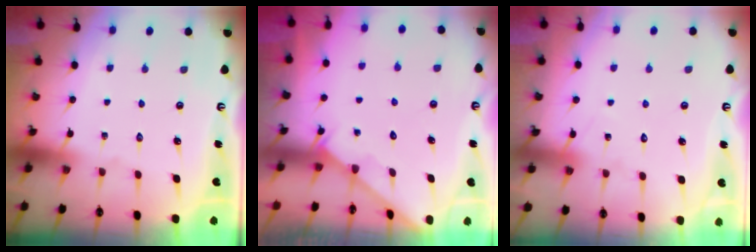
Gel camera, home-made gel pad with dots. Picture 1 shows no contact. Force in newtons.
{"total": 1.6, "press": 1.6, "slide": 0.1}
{"total": 7.8, "press": 7.8, "slide": 0.5}